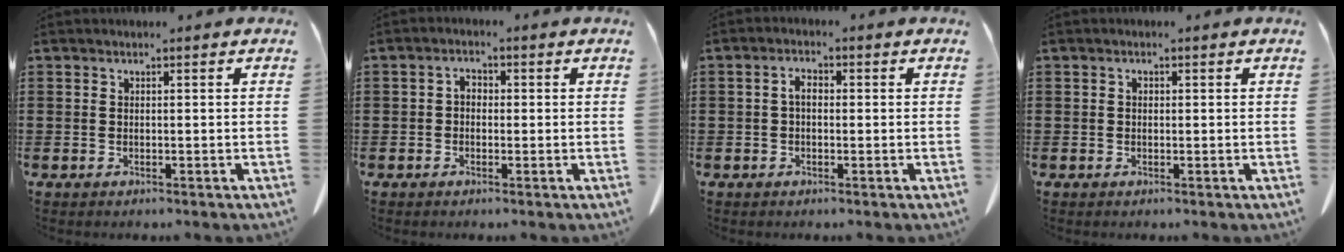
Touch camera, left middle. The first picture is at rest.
{"total": 1.8, "force": [-0.5, 1.2, 1.2], "torque": [-0.026, 0.005, -0.010]}
{"total": 2.5, "force": [0.0, 1.3, 2.2], "torque": [-0.046, 0.006, -0.002]}
{"total": 0.5, "force": [0.0, 0.4, 0.4], "torque": [-0.009, 0.001, 0.001]}